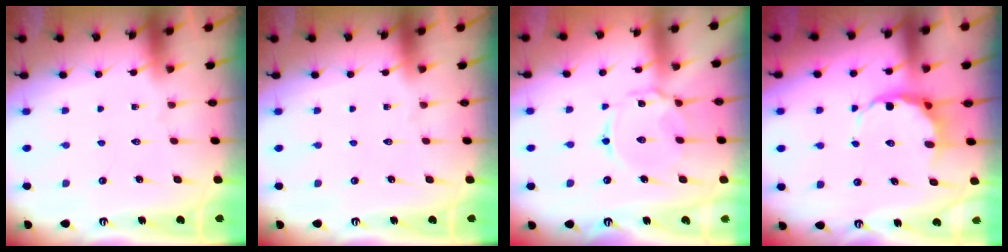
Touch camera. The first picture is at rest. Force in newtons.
{"total": 0.0}
{"total": 7.0, "press": 7.0, "slide": 0.4}
{"total": 6.8, "press": 6.6, "slide": 1.6}